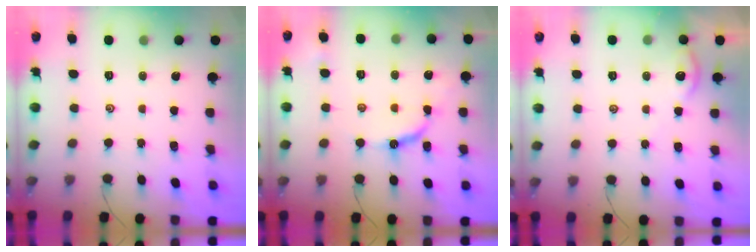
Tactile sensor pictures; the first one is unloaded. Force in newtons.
{"total": 10.8, "press": 10.8, "slide": 1.0}
{"total": 1.7, "press": 1.7, "slide": 0.4}